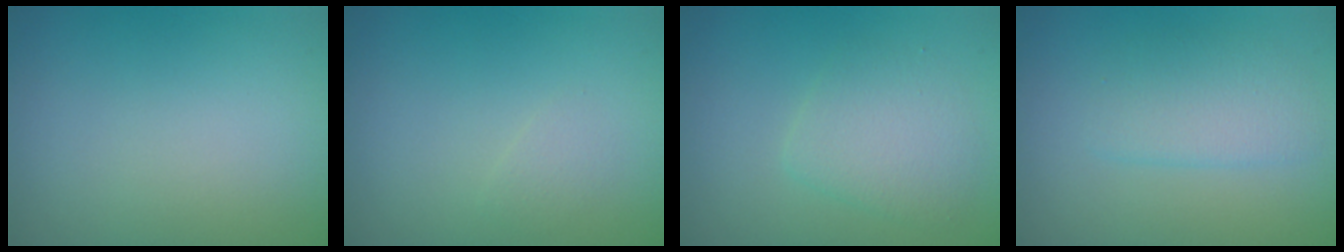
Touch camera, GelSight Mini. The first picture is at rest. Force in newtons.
{"total": 0.8, "press": 0.8, "slide": 0.0}
{"total": 2.8, "press": 2.8, "slide": 0.1}
{"total": 2.9, "press": 2.9, "slide": 0.0}